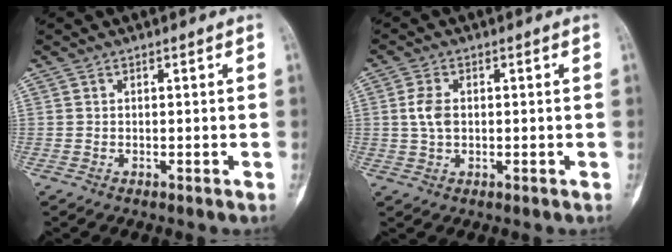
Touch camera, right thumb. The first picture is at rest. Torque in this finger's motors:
{"motor_torque": [-0.02, 0.03, 0.26, -0.13, 0.12]}